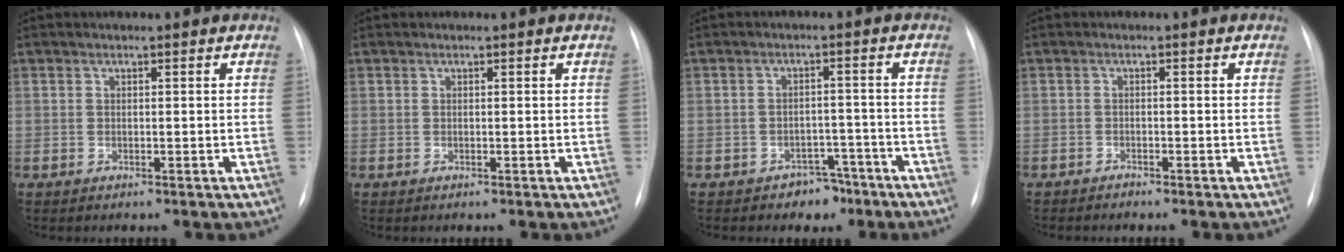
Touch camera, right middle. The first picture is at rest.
{"total": 0.0}
{"total": 4.1, "force": [-2.9, 2.8, 0.8], "torque": [0.000, 0.017, -0.035]}
{"total": 0.7, "force": [-0.7, 0.0, 0.1], "torque": [-0.004, -0.001, -0.014]}